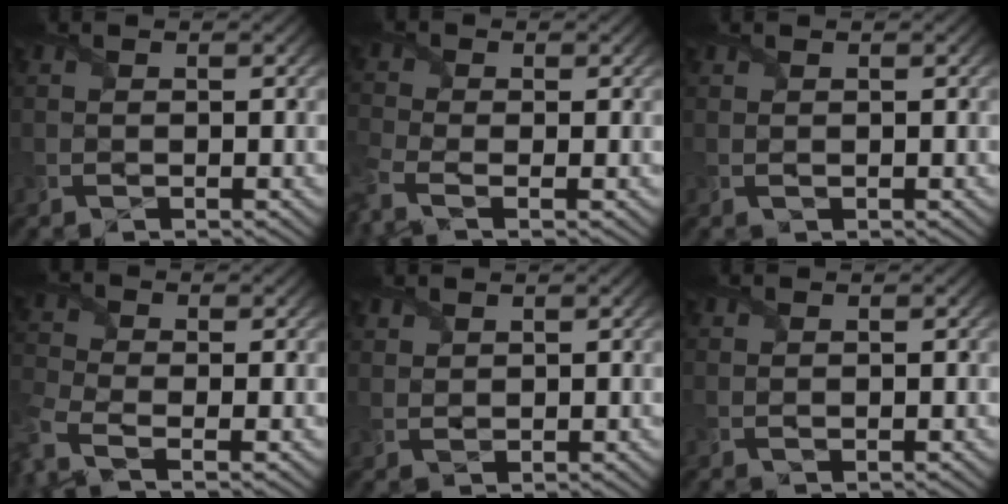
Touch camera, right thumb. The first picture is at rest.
{"total": 4.3, "force": [-2.1, 2.2, 3.1], "torque": [-0.089, -0.014, -0.055]}
{"total": 0.5, "force": [0.5, 0.2, 0.0], "torque": [-0.001, 0.002, 0.008]}
{"total": 5.8, "force": [-3.0, 2.9, 4.1], "torque": [-0.115, -0.015, -0.075]}
{"total": 2.0, "force": [1.8, 0.7, 0.0], "torque": [-0.006, 0.005, 0.039]}
{"total": 0.7, "force": [0.7, 0.1, 0.1], "torque": [-0.002, 0.004, 0.012]}